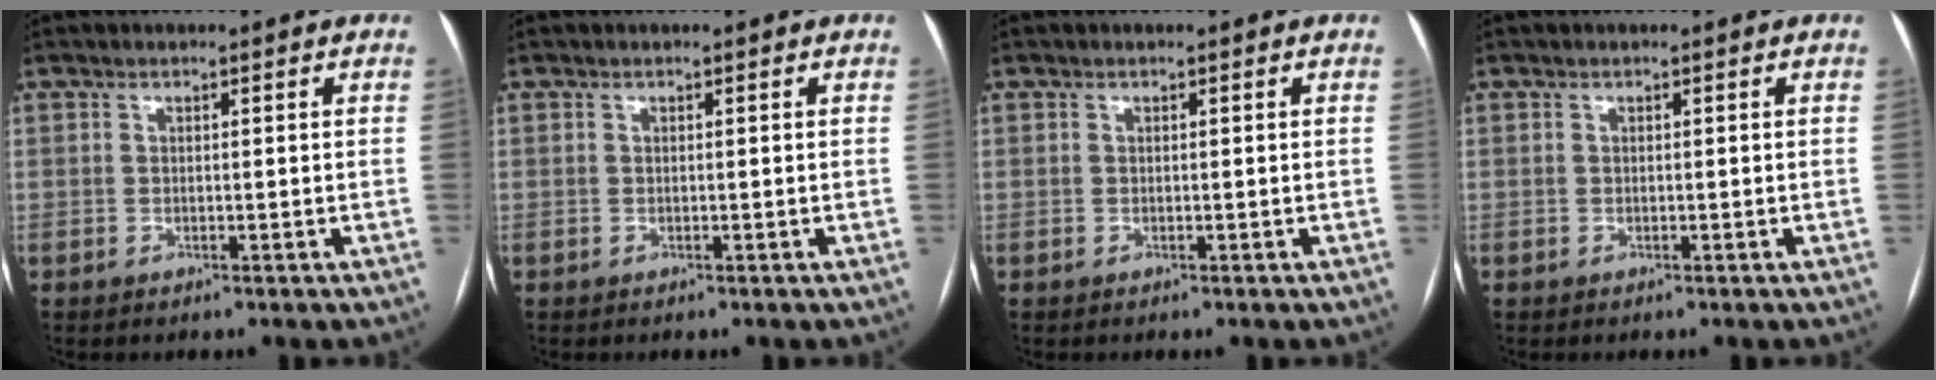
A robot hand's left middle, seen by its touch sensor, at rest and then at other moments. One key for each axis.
{"total": 0.0}
{"total": 0.0}
{"total": 0.0}